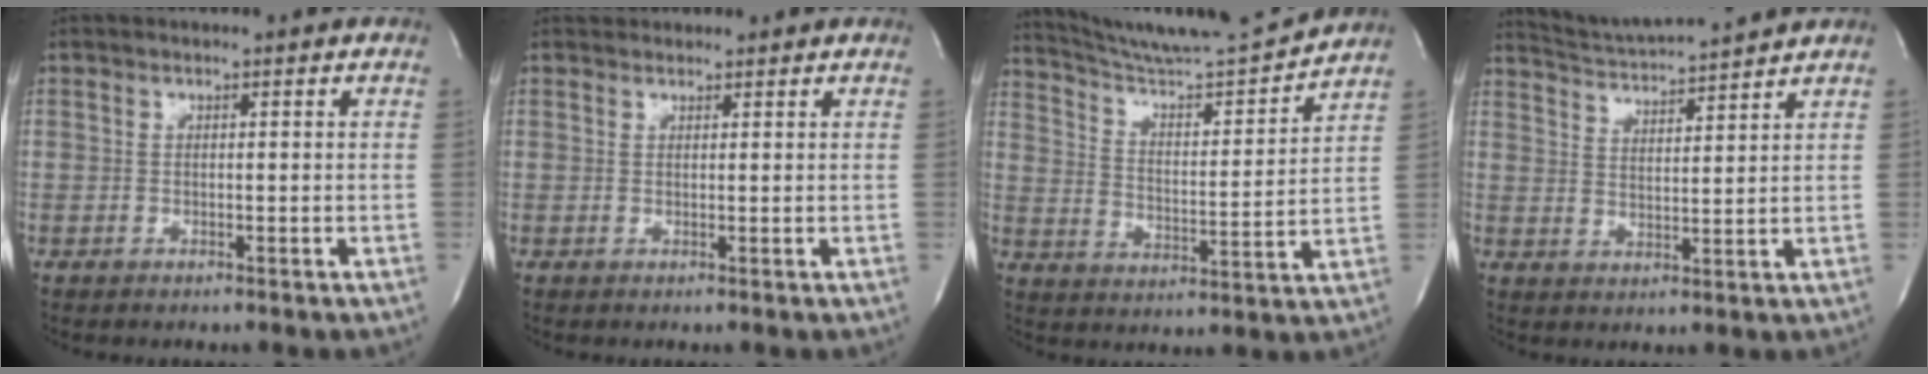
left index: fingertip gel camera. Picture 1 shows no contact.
{"total": 2.8, "force": [2.6, 0.9, 0.2], "torque": [0.001, 0.026, 0.038]}
{"total": 15.0, "force": [14.5, -1.0, 4.0], "torque": [-0.077, -0.035, 0.230]}
{"total": 9.9, "force": [9.5, -0.9, 2.5], "torque": [-0.056, 0.010, 0.158]}